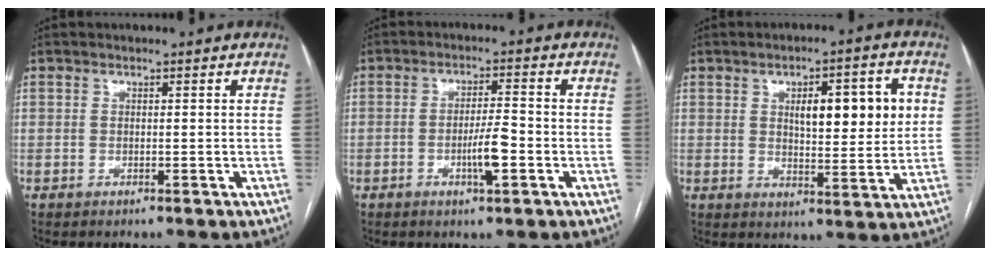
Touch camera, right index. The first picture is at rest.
{"total": 5.2, "force": [-1.8, 0.6, 4.8], "torque": [-0.087, -0.002, -0.030]}
{"total": 10.6, "force": [2.7, 3.0, 9.8], "torque": [-0.141, 0.011, 0.042]}